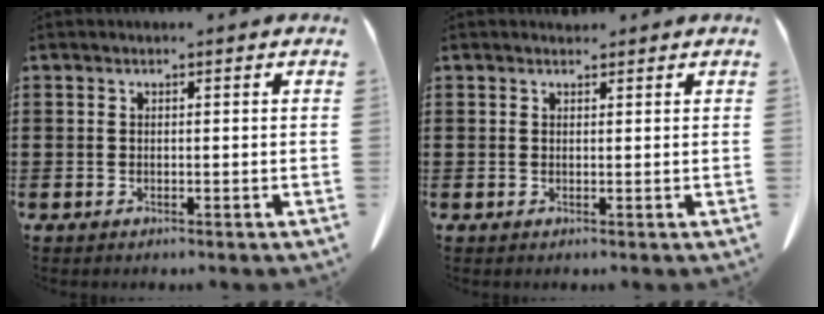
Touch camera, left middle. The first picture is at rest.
{"total": 0.9, "force": [0.8, 0.3, 0.1], "torque": [-0.004, 0.000, 0.017]}